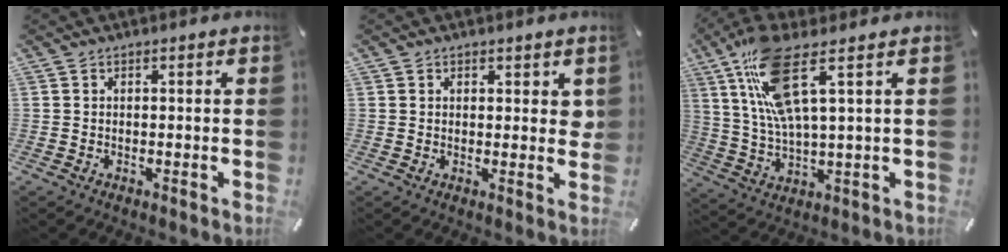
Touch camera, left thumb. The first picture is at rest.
{"total": 2.0, "force": [1.1, 1.4, 0.9], "torque": [0.006, -0.005, 0.014]}
{"total": 13.7, "force": [6.3, 3.6, 11.6], "torque": [-0.252, -0.010, 0.109]}